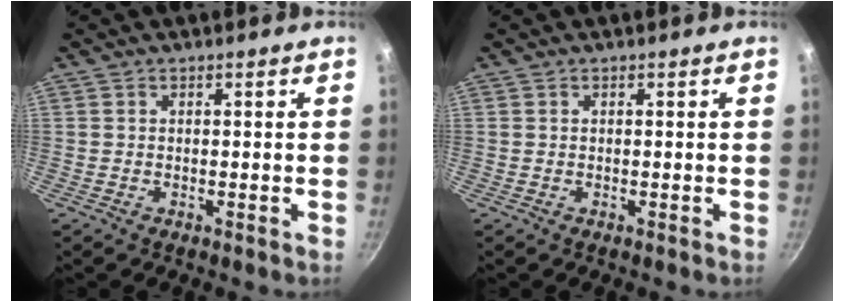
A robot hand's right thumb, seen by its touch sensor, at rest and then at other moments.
{"total": 0.0}